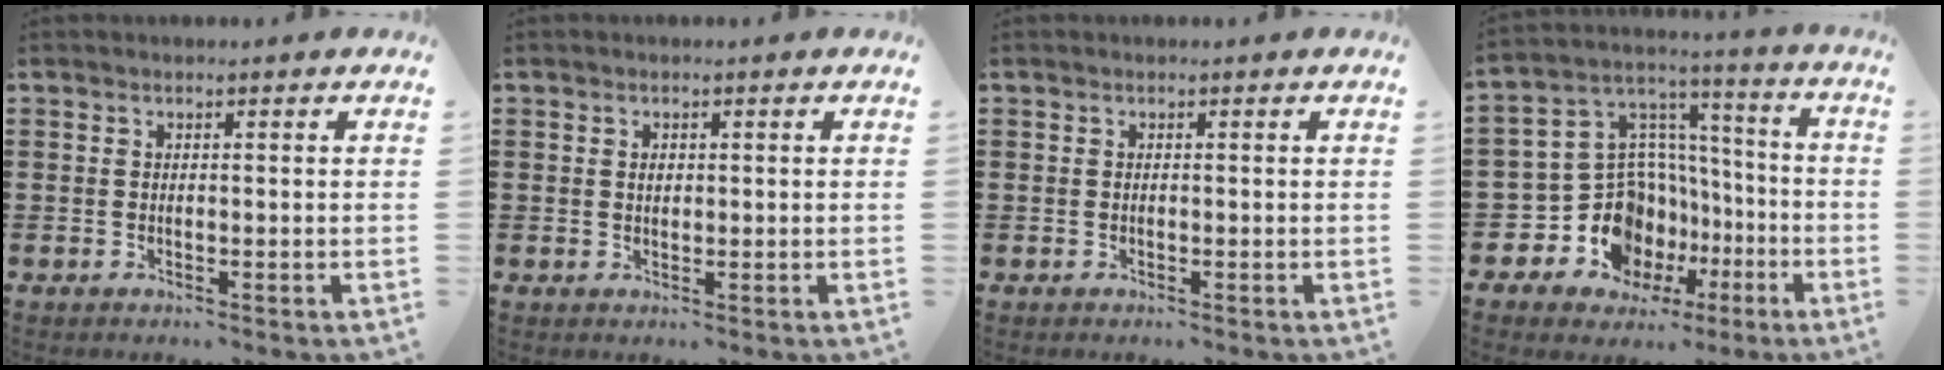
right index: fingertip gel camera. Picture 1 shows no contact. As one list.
[{"total": 1.0, "force": [0.2, 0.7, 0.6], "torque": [-0.015, 0.004, 0.004]}, {"total": 0.0}, {"total": 12.5, "force": [-3.7, 11.1, 4.6], "torque": [-0.134, -0.016, -0.044]}]